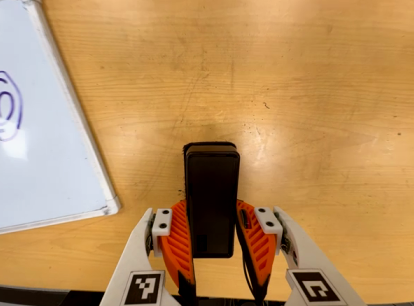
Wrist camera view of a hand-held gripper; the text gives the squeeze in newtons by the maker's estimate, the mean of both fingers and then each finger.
{"total": 5.8, "left": 4.2, "right": 7.4}